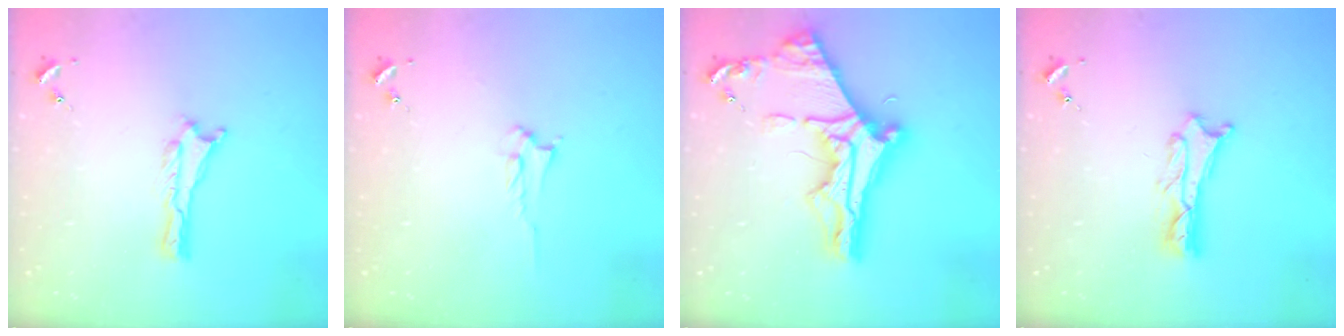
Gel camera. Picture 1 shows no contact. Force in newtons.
{"total": 2.0, "press": 1.9, "slide": 0.3}
{"total": 10.6, "press": 10.5, "slide": 1.3}
{"total": 2.0, "press": 2.0, "slide": 0.2}